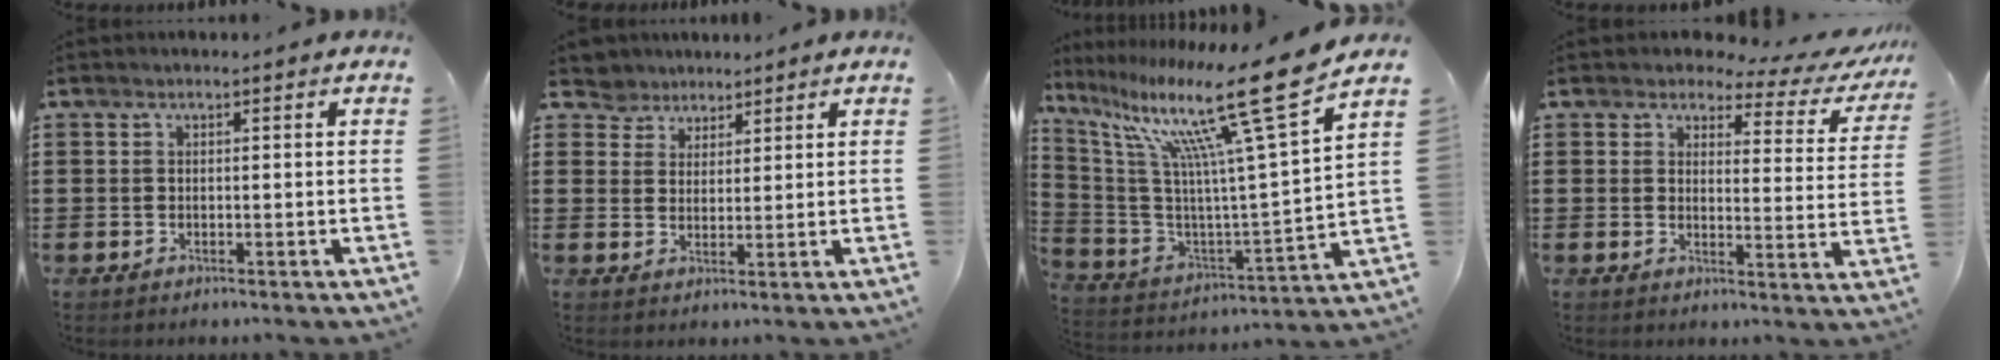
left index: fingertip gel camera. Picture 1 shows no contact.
{"total": 3.8, "force": [3.0, 2.2, -0.3], "torque": [-0.014, 0.001, 0.055]}
{"total": 19.4, "force": [12.8, 1.3, 14.6], "torque": [-0.283, -0.075, 0.194]}
{"total": 3.9, "force": [3.0, 1.7, 1.8], "torque": [-0.046, -0.013, 0.048]}